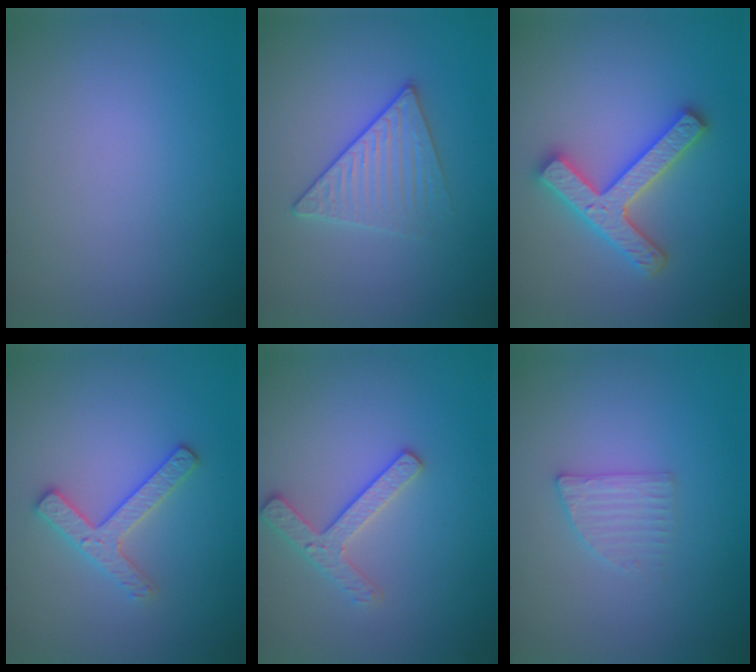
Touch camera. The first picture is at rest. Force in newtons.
{"total": 2.7, "press": 2.4, "slide": 1.2}
{"total": 4.7, "press": 4.6, "slide": 0.8}
{"total": 2.5, "press": 2.5, "slide": 0.4}
{"total": 2.5, "press": 2.5, "slide": 0.3}
{"total": 1.9, "press": 1.9, "slide": 0.4}